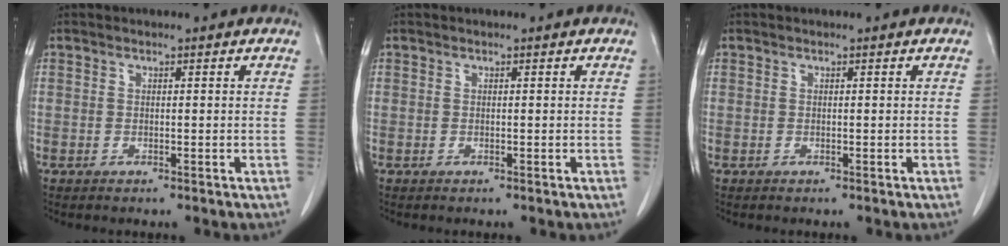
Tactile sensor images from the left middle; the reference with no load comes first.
{"total": 0.0}
{"total": 0.0}